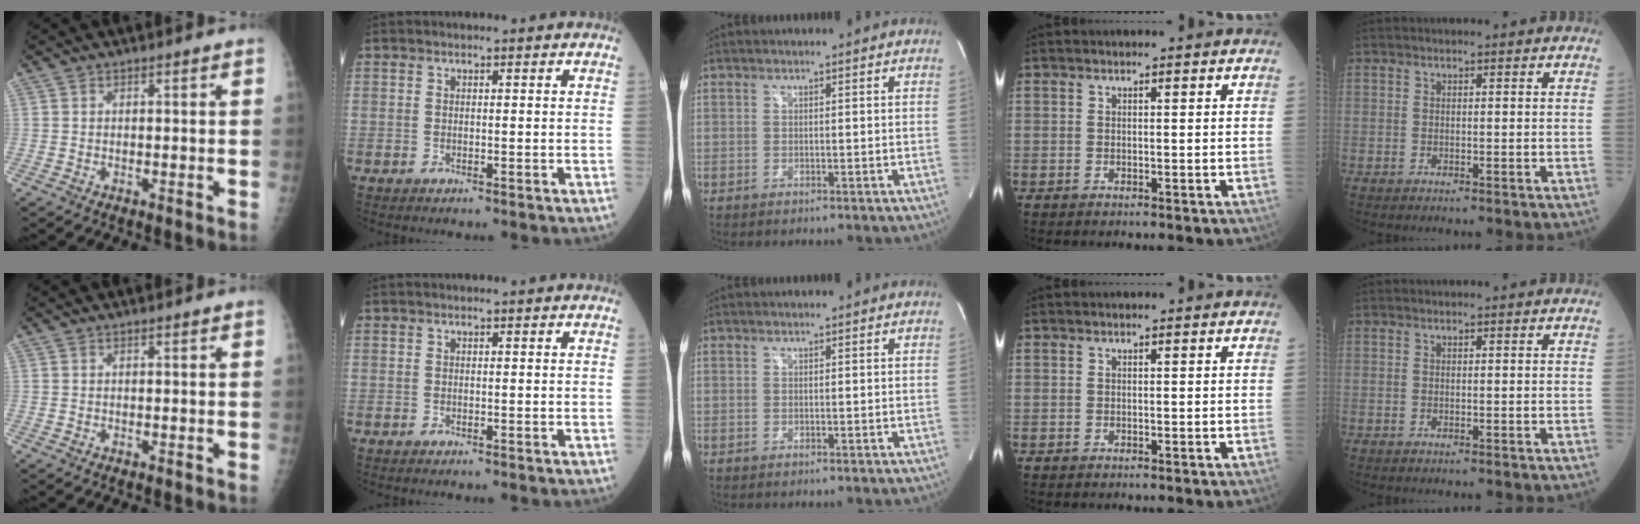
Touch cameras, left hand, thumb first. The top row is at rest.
{}